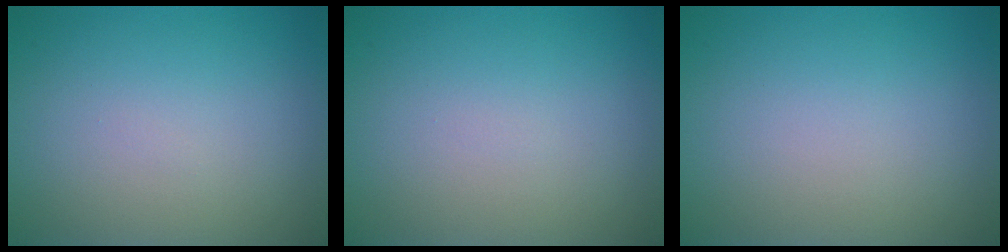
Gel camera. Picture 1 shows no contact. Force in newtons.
{"total": 0.0}
{"total": 0.0}